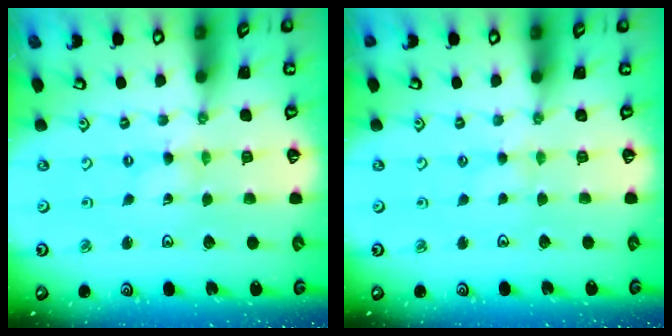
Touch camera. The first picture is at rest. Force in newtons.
{"total": 1.5, "press": 1.4, "slide": 0.4}